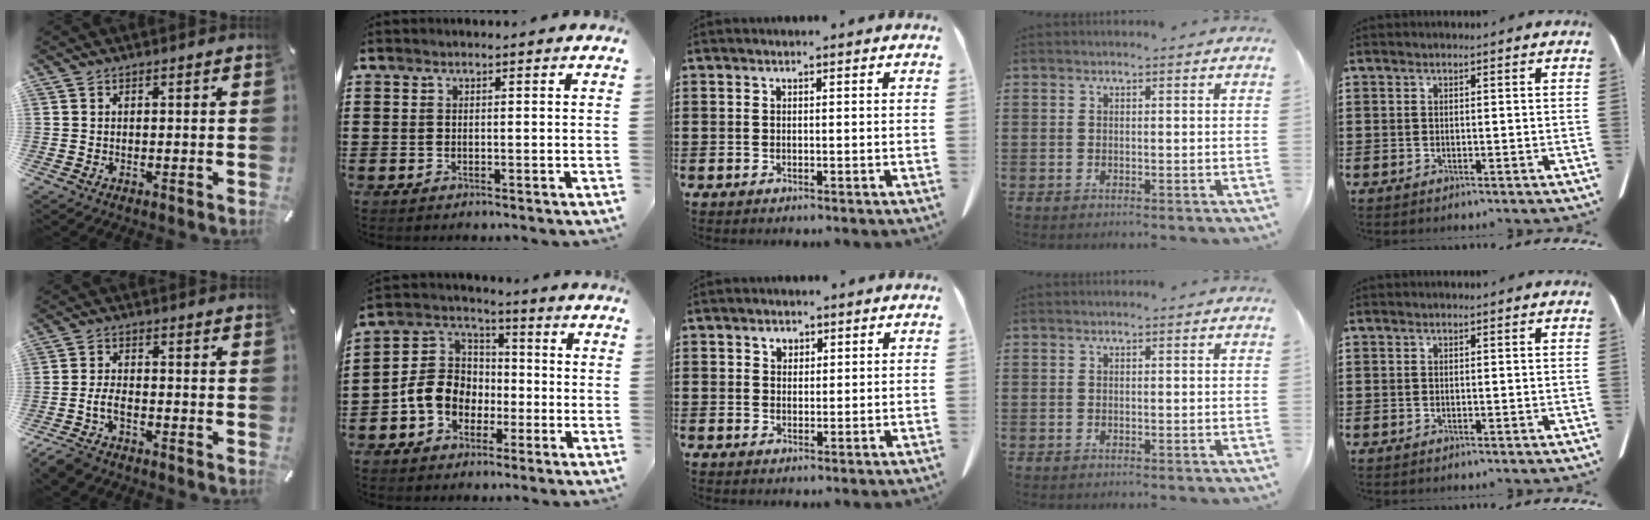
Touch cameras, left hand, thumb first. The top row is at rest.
{"thumb": {"total": 5.1, "force": [-3.2, 2.6, 3.1], "torque": [-0.077, 0.010, -0.063]}, "index": {"total": 8.5, "force": [-2.4, 7.1, 4.0], "torque": [-0.117, 0.016, -0.054]}, "middle": {"total": 1.6, "force": [1.1, 1.0, 0.5], "torque": [-0.006, -0.001, 0.020]}}